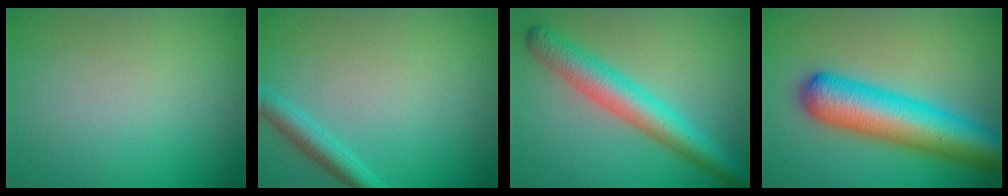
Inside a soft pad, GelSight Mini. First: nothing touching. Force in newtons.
{"total": 2.5, "press": 2.4, "slide": 0.1}
{"total": 5.6, "press": 5.6, "slide": 0.1}
{"total": 9.4, "press": 9.4, "slide": 0.4}